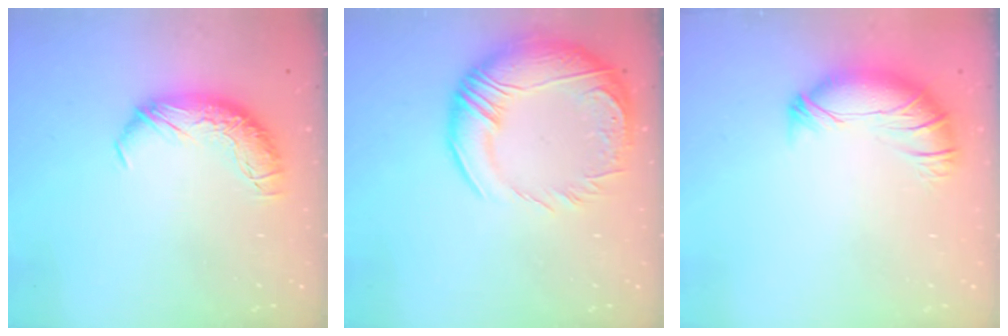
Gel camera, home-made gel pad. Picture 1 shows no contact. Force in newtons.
{"total": 9.8, "press": 8.0, "slide": 5.7}
{"total": 3.9, "press": 3.4, "slide": 2.0}